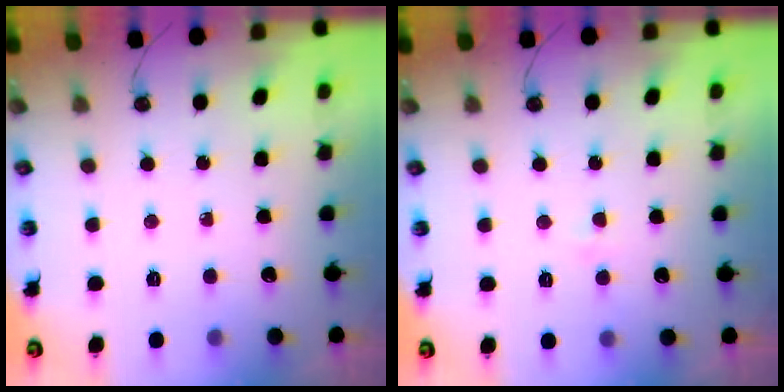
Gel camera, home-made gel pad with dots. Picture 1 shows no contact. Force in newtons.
{"total": 2.1, "press": 1.6, "slide": 1.2}